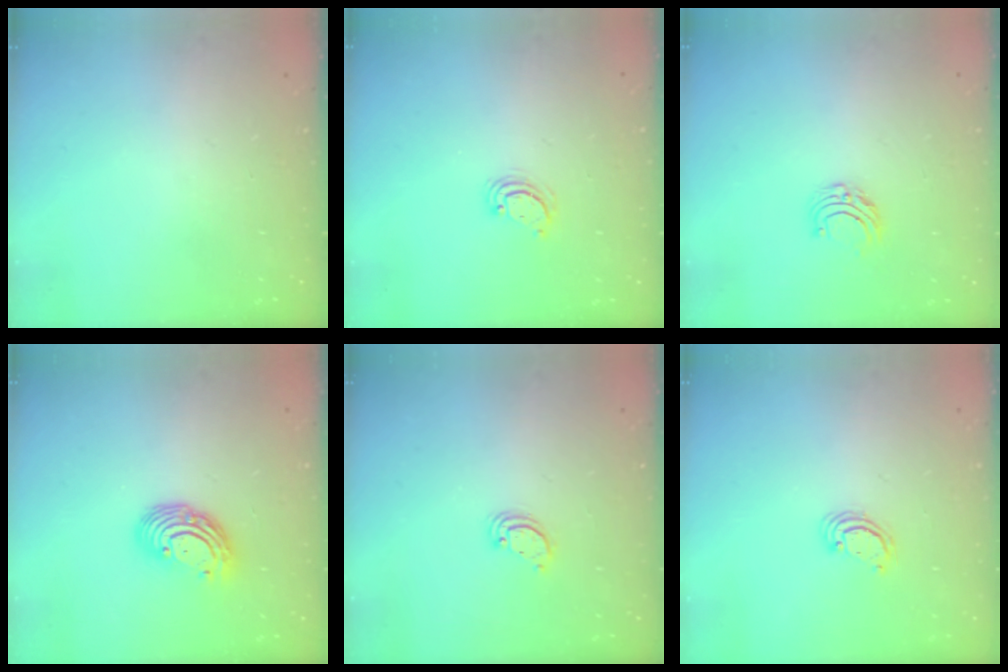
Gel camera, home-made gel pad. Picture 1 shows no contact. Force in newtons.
{"total": 3.3, "press": 3.3, "slide": 0.3}
{"total": 5.0, "press": 5.0, "slide": 0.4}
{"total": 9.0, "press": 8.8, "slide": 1.7}
{"total": 3.3, "press": 3.3, "slide": 0.3}
{"total": 2.5, "press": 2.5, "slide": 0.2}